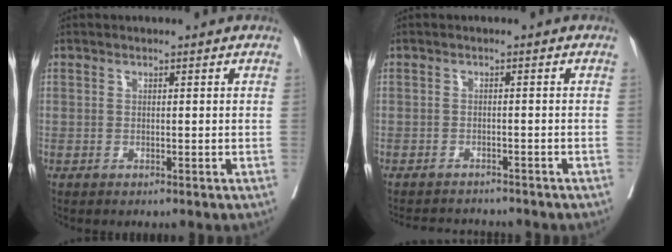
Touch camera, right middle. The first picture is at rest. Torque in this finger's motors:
{"motor_torque": [0.07, -0.13, -0.01, 0.00]}